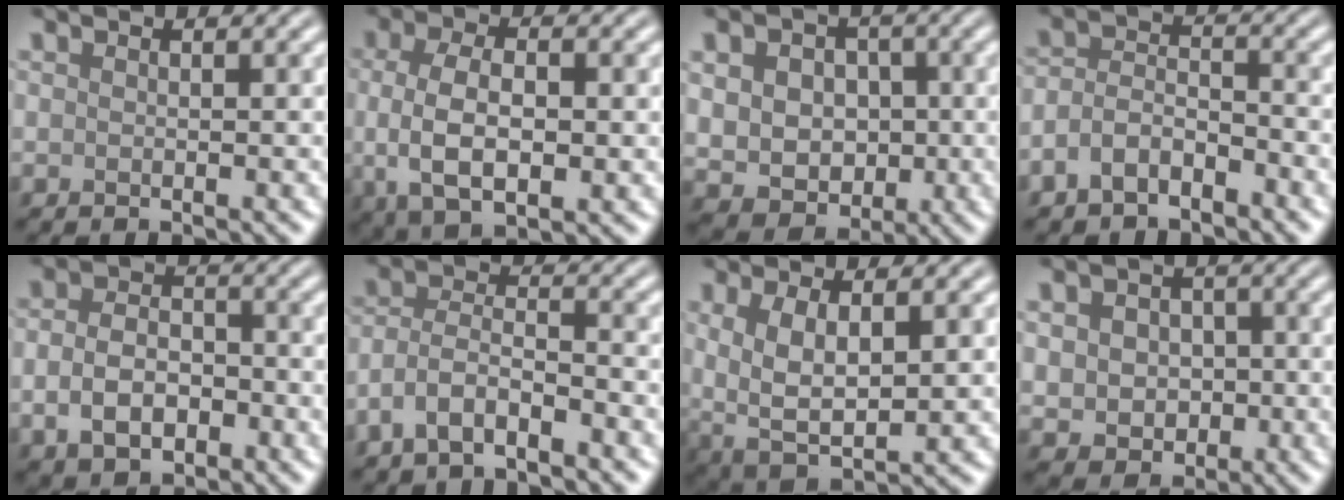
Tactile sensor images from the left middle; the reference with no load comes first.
{"total": 6.3, "force": [-0.2, 3.1, 5.5], "torque": [-0.107, -0.005, -0.007]}
{"total": 8.0, "force": [0.4, 6.5, 4.7], "torque": [-0.073, 0.014, -0.001]}
{"total": 3.2, "force": [-2.1, 1.7, 1.8], "torque": [-0.040, 0.004, -0.047]}
{"total": 4.2, "force": [-1.3, 2.8, 2.9], "torque": [-0.056, -0.004, -0.026]}
{"total": 3.7, "force": [-2.4, 1.4, 2.5], "torque": [-0.051, 0.008, -0.054]}
{"total": 5.4, "force": [0.7, 2.4, 4.8], "torque": [-0.101, -0.011, 0.017]}
{"total": 5.1, "force": [0.0, 4.2, 2.8], "torque": [-0.041, 0.000, -0.006]}